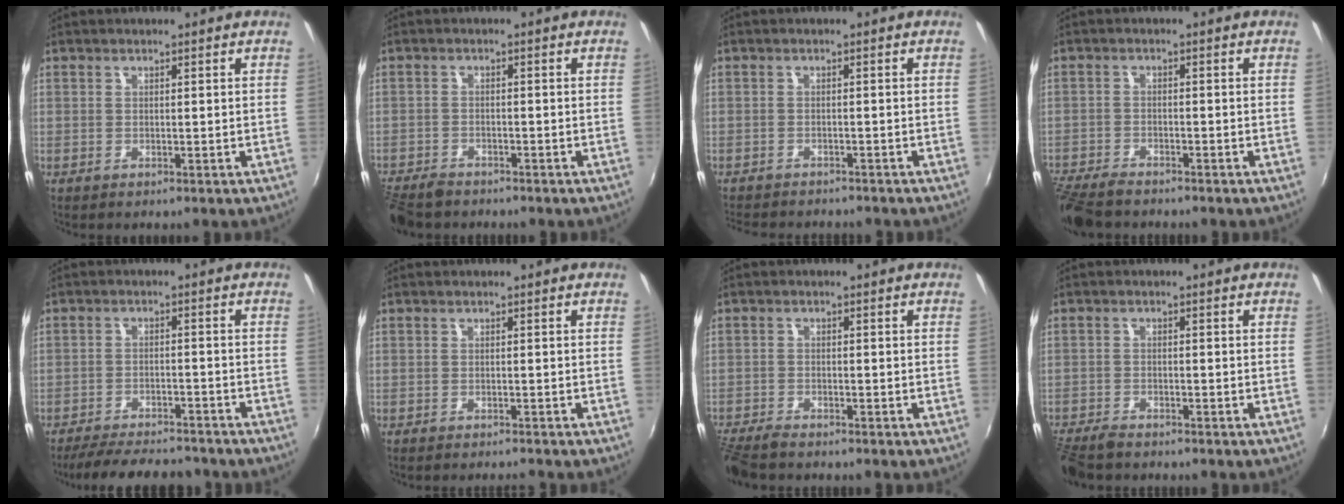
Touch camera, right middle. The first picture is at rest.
{"total": 7.2, "force": [-6.1, 2.9, 2.5], "torque": [-0.078, -0.019, -0.109]}
{"total": 7.1, "force": [-6.5, 1.4, 2.5], "torque": [-0.063, -0.018, -0.098]}
{"total": 8.0, "force": [-7.1, 2.0, 3.1], "torque": [-0.090, -0.028, -0.131]}
{"total": 13.2, "force": [-11.5, 3.3, 5.4], "torque": [-0.120, -0.007, -0.168]}
{"total": 2.5, "force": [-2.4, 0.1, 0.8], "torque": [-0.024, -0.010, -0.040]}
{"total": 5.9, "force": [-5.4, 0.9, 2.3], "torque": [-0.065, -0.026, -0.101]}
{"total": 6.3, "force": [-5.6, 1.5, 2.3], "torque": [-0.069, -0.025, -0.106]}